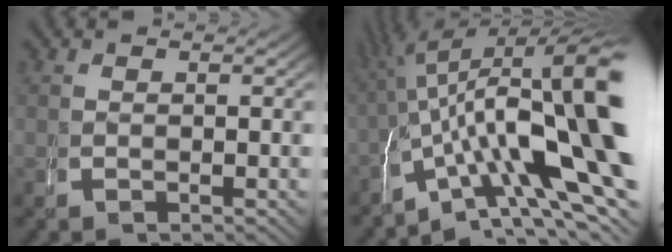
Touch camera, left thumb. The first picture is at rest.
{"total": 18.0, "force": [-0.6, 10.2, 14.7], "torque": [-0.213, -0.030, 0.006]}